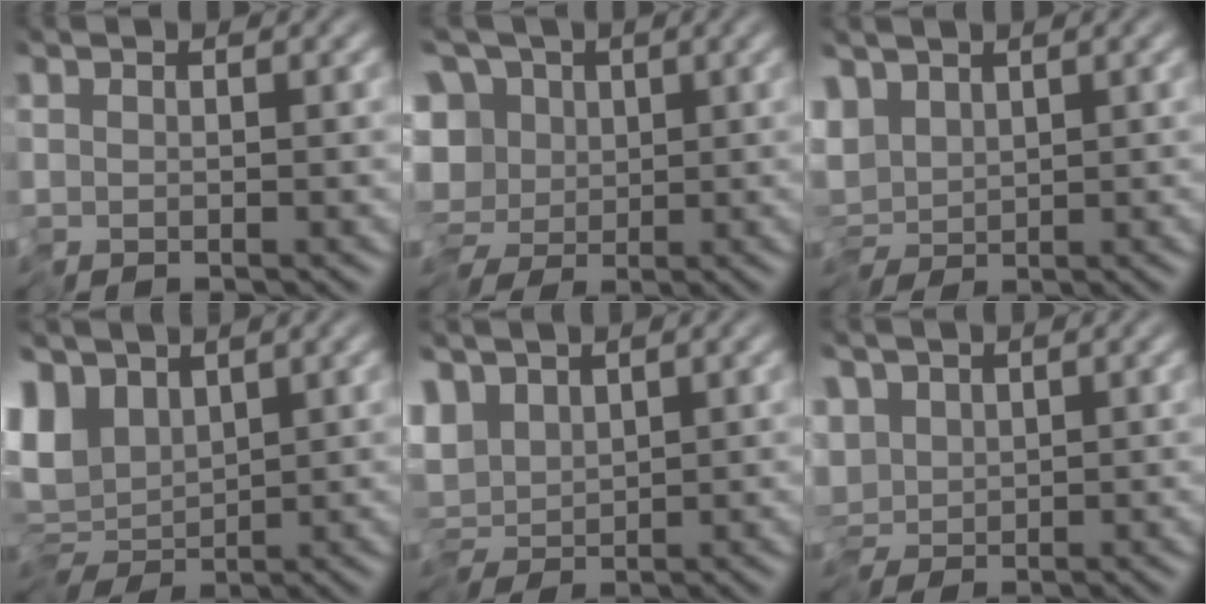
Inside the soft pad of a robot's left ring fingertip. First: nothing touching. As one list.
[{"total": 11.3, "force": [-0.7, 9.4, 6.3], "torque": [-0.097, 0.000, -0.041]}, {"total": 3.2, "force": [0.3, 2.0, 2.5], "torque": [-0.041, 0.002, 0.003]}, {"total": 6.3, "force": [2.1, 3.9, 4.5], "torque": [-0.061, -0.002, 0.040]}, {"total": 4.2, "force": [0.7, 2.5, 3.3], "torque": [-0.048, -0.002, 0.014]}, {"total": 3.4, "force": [0.0, 2.3, 2.5], "torque": [-0.034, 0.009, -0.008]}]